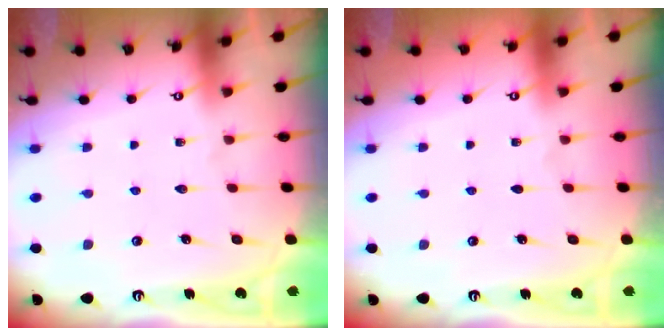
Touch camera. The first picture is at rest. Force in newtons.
{"total": 0.0}